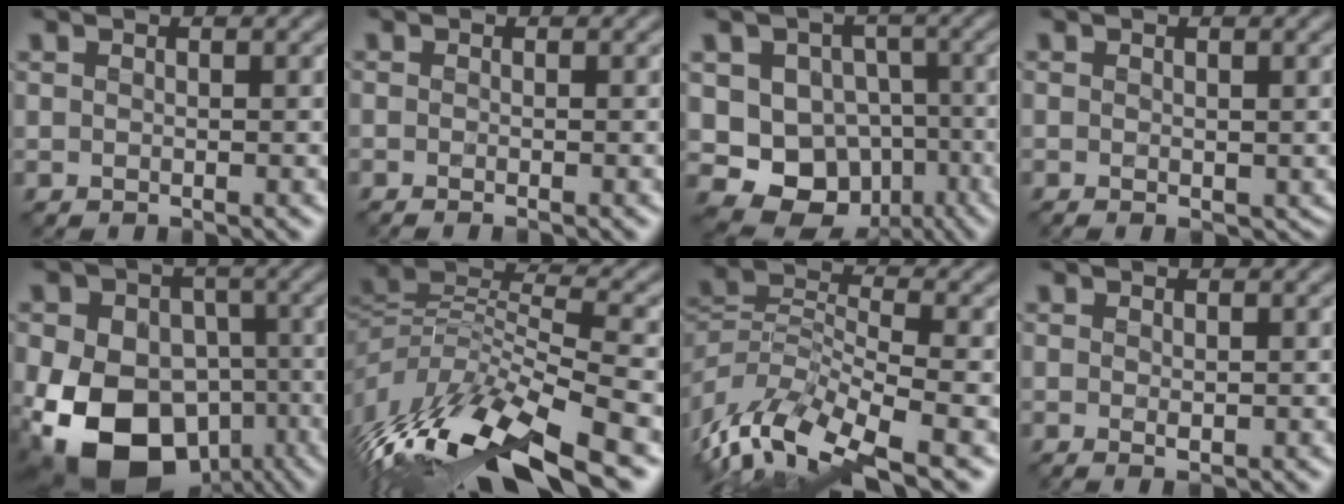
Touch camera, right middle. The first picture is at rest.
{"total": 1.2, "force": [-0.6, 0.4, 1.0], "torque": [-0.006, -0.010, -0.011]}
{"total": 9.1, "force": [-2.2, 7.8, 4.0], "torque": [-0.054, -0.003, -0.048]}
{"total": 1.9, "force": [-0.3, 1.1, 1.5], "torque": [-0.024, -0.008, -0.001]}
{"total": 17.1, "force": [-6.0, 12.7, 9.7], "torque": [-0.170, -0.031, -0.111]}
{"total": 13.4, "force": [-6.3, 5.0, 10.7], "torque": [-0.218, 0.002, -0.117]}
{"total": 9.0, "force": [-5.7, 3.3, 6.1], "torque": [-0.118, -0.007, -0.115]}
{"total": 1.1, "force": [-0.2, 0.4, 1.0], "torque": [-0.019, -0.006, -0.002]}